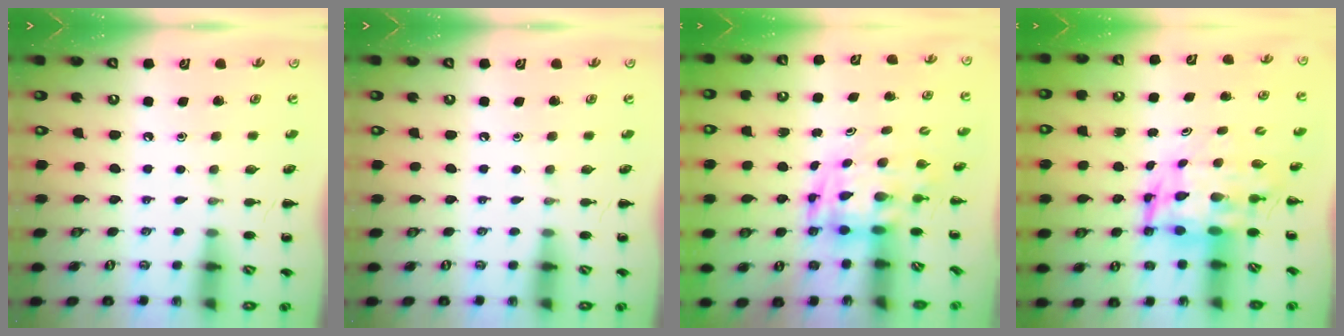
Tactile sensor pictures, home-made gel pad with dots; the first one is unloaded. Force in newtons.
{"total": 0.0}
{"total": 3.9, "press": 3.8, "slide": 0.7}
{"total": 5.5, "press": 5.2, "slide": 1.7}